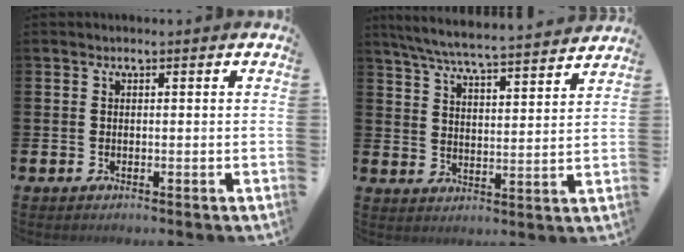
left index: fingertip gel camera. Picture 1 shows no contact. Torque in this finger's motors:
{"motor_torque": [0.59, -0.75, 0.23, 0.17]}